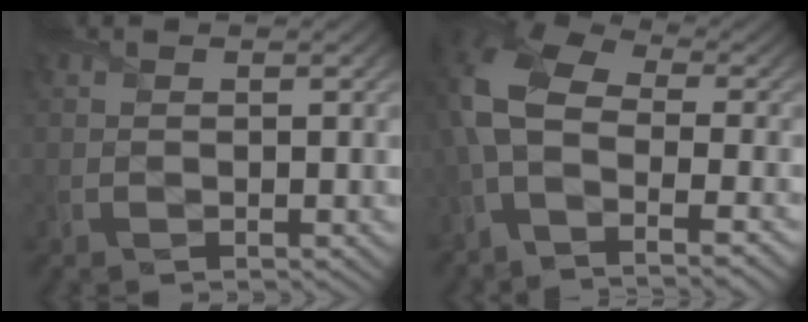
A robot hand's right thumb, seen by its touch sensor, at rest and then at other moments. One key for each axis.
{"total": 12.0, "fx": -2.6, "fy": 6.3, "fz": 9.9, "tx": -0.243, "ty": -0.002, "tz": -0.059}